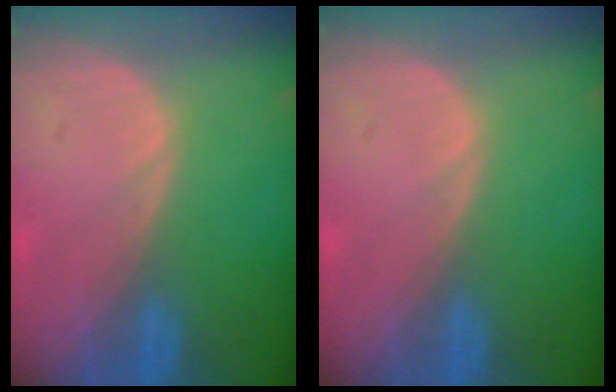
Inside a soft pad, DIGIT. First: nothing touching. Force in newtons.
{"total": 0.0}